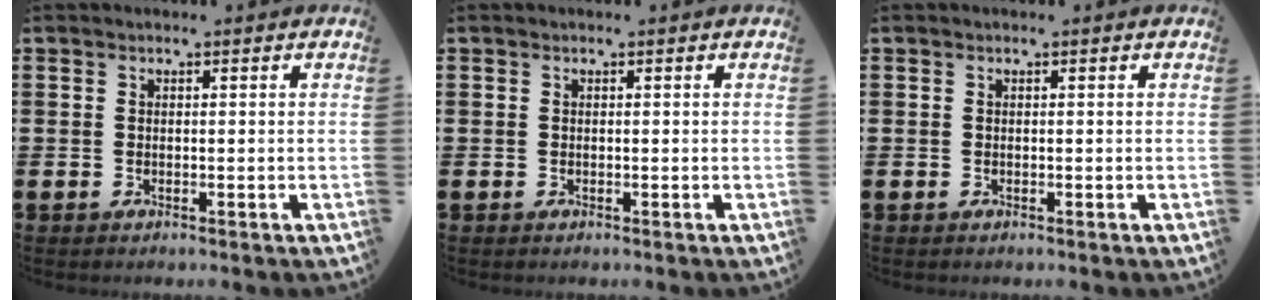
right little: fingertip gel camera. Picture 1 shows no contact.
{"total": 0.0}
{"total": 0.0}